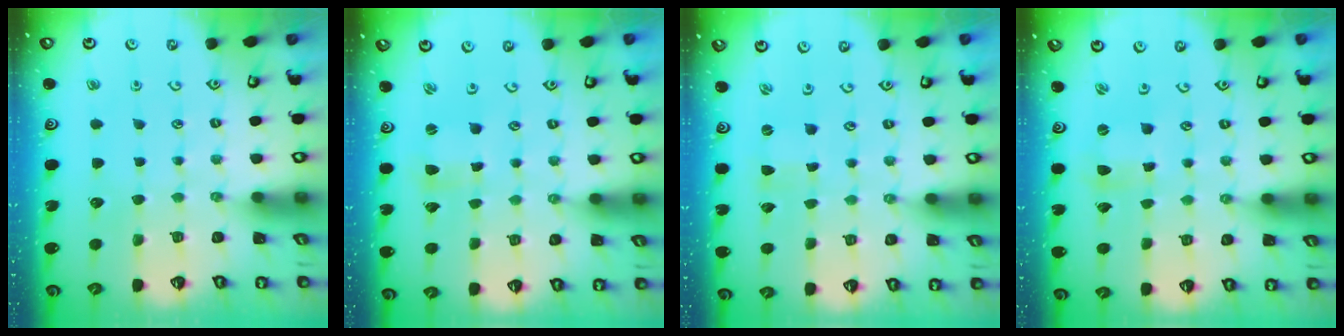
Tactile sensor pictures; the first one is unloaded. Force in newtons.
{"total": 1.6, "press": 1.6, "slide": 0.3}
{"total": 0.0}
{"total": 1.6, "press": 1.6, "slide": 0.3}